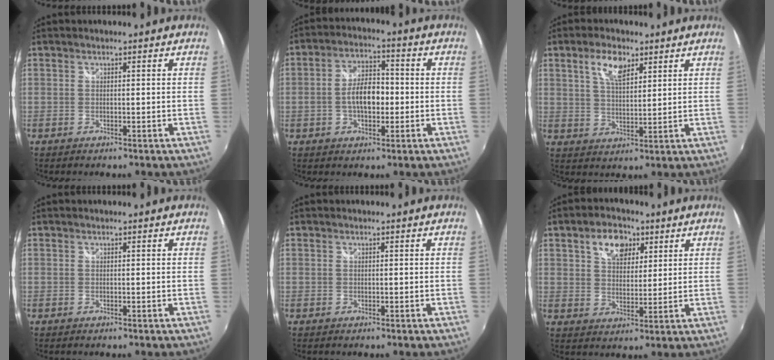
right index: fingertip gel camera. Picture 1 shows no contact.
{"total": 7.7, "force": [-1.3, 4.0, 6.5], "torque": [-0.119, 0.012, -0.019]}
{"total": 6.4, "force": [3.5, 2.8, 4.5], "torque": [-0.082, 0.009, 0.065]}
{"total": 0.0}
{"total": 0.0}
{"total": 8.1, "force": [4.1, 5.2, 4.7], "torque": [-0.073, 0.019, 0.068]}